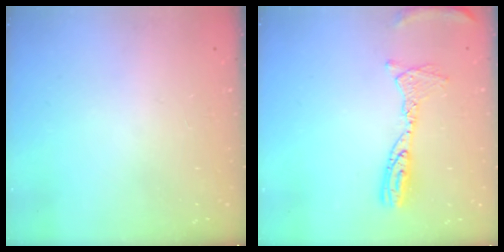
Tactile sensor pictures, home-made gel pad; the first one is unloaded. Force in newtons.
{"total": 11.6, "press": 11.5, "slide": 1.1}